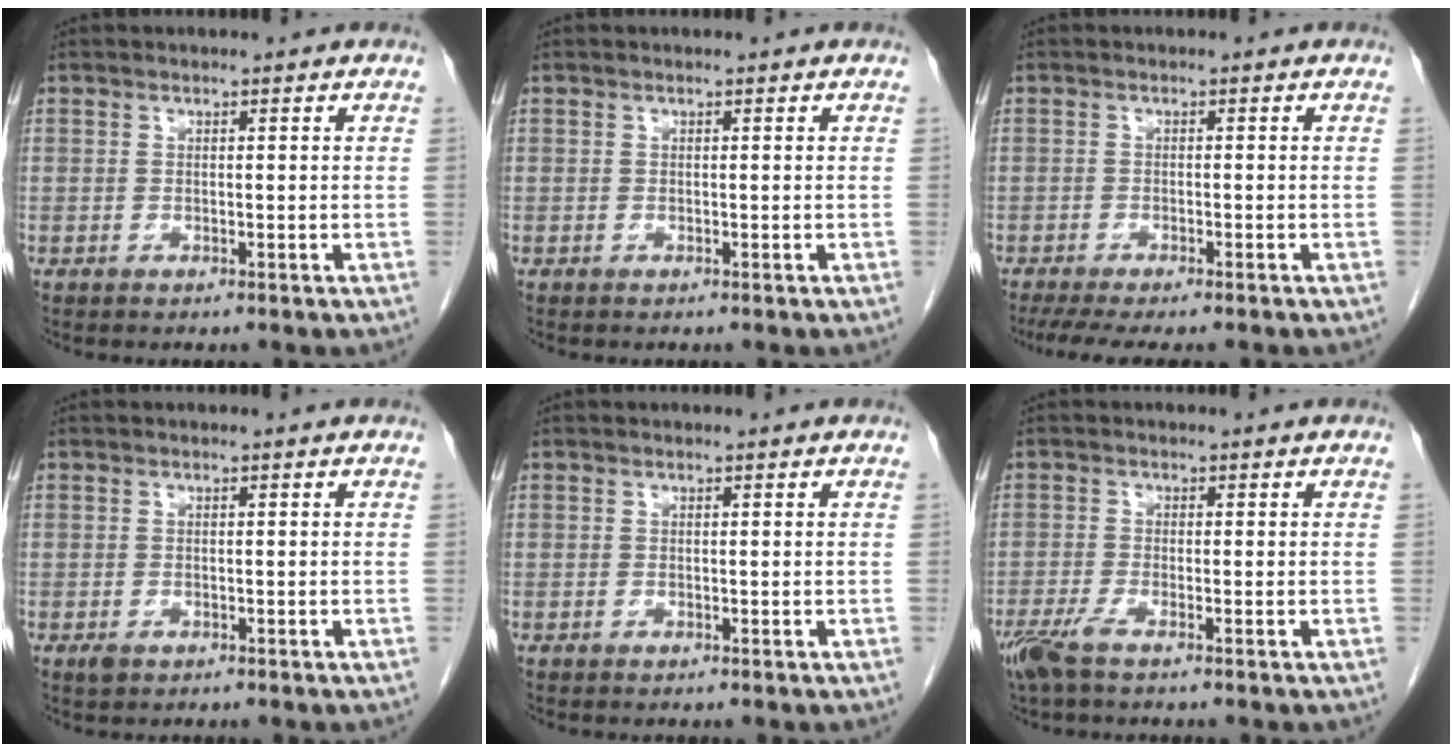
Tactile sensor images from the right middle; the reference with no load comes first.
{"total": 0.0}
{"total": 7.6, "force": [-6.4, 0.5, 4.2], "torque": [-0.060, -0.014, -0.098]}
{"total": 1.1, "force": [-0.6, 0.7, 0.7], "torque": [-0.014, 0.000, -0.004]}
{"total": 0.0}
{"total": 3.4, "force": [-2.3, 0.3, 2.4], "torque": [-0.054, -0.010, -0.050]}